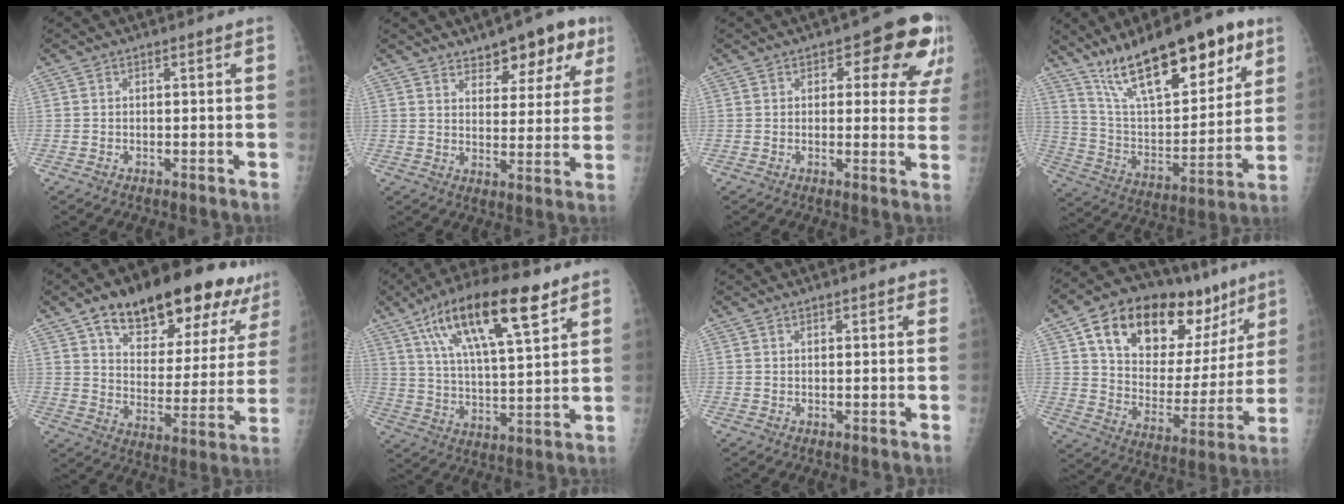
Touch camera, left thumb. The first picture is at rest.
{"total": 11.1, "force": [7.1, 5.2, 6.7], "torque": [-0.049, -0.032, 0.099]}
{"total": 12.1, "force": [5.5, 5.7, 9.1], "torque": [-0.053, -0.016, 0.058]}
{"total": 25.2, "force": [15.7, 9.0, 17.5], "torque": [-0.243, -0.048, 0.272]}
{"total": 25.0, "force": [16.3, 10.9, 15.5], "torque": [-0.178, -0.034, 0.241]}
{"total": 20.3, "force": [10.9, 6.1, 16.0], "torque": [-0.263, -0.020, 0.189]}
{"total": 1.7, "force": [1.3, 0.7, 0.8], "torque": [-0.003, -0.004, 0.013]}
{"total": 27.4, "force": [14.3, 15.1, 18.0], "torque": [-0.233, -0.010, 0.233]}